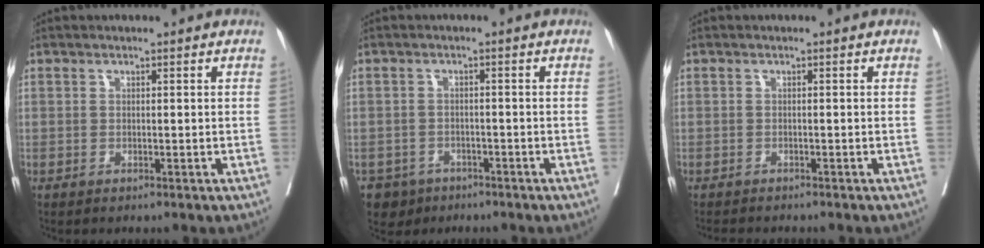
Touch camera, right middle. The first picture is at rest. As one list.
[{"total": 4.3, "force": [-2.9, 3.1, 0.1], "torque": [0.002, 0.006, -0.045]}, {"total": 2.9, "force": [-2.7, 0.4, 0.9], "torque": [-0.011, -0.007, -0.039]}]